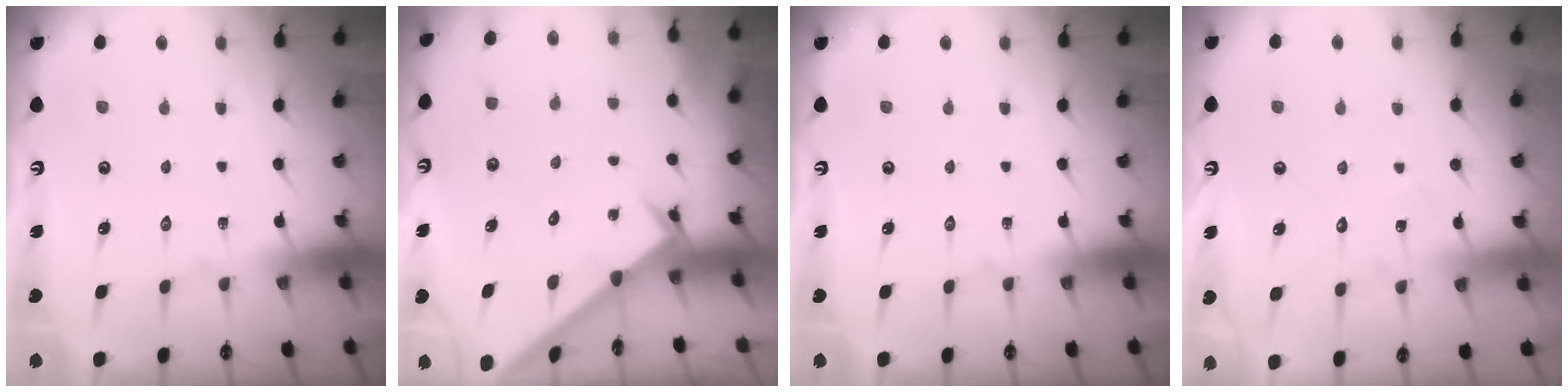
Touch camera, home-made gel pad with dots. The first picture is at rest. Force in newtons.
{"total": 2.1, "press": 2.1, "slide": 0.2}
{"total": 0.0}
{"total": 6.1, "press": 6.1, "slide": 0.1}